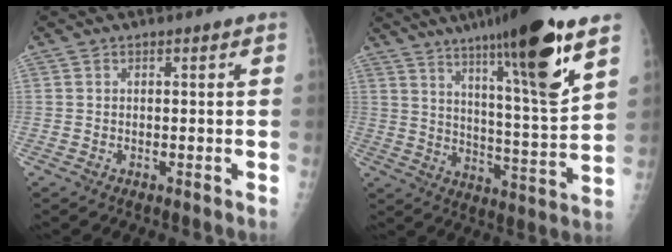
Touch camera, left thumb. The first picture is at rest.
{"total": 21.2, "force": [12.7, 2.2, 16.8], "torque": [-0.246, -0.059, 0.201]}